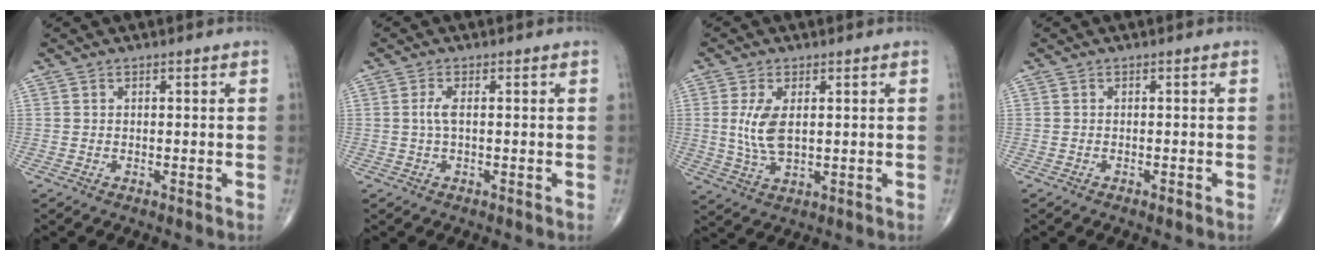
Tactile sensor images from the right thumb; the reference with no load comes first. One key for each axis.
{"total": 1.9, "fx": 0.0, "fy": 0.4, "fz": 1.8, "tx": -0.050, "ty": 0.001, "tz": 0.000}
{"total": 6.8, "fx": 0.9, "fy": 3.3, "fz": 5.8, "tx": -0.123, "ty": -0.008, "tz": 0.023}
{"total": 0.7, "fx": -0.5, "fy": 0.2, "fz": 0.4, "tx": -0.009, "ty": 0.001, "tz": -0.008}